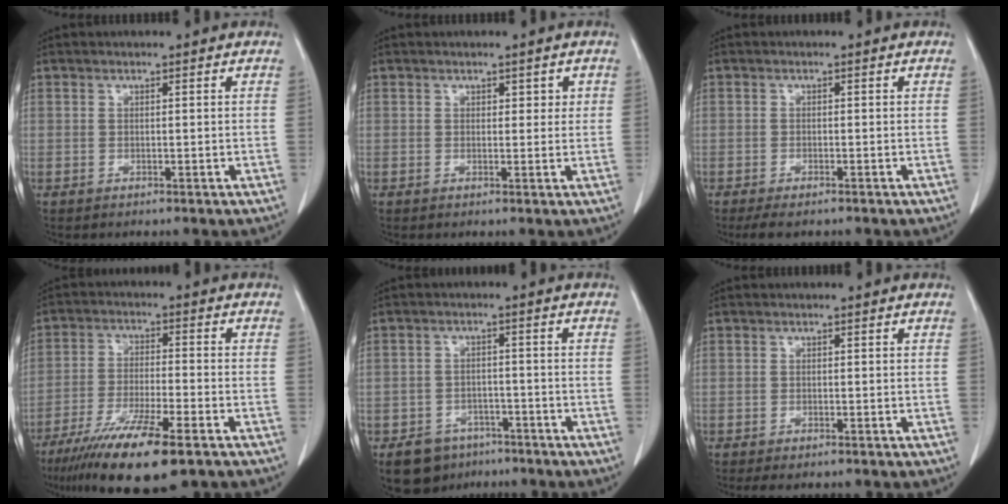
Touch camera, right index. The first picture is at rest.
{"total": 0.9, "force": [0.4, 0.6, 0.6], "torque": [-0.004, 0.002, 0.005]}
{"total": 3.3, "force": [-2.6, 0.9, 1.8], "torque": [-0.030, -0.008, -0.038]}
{"total": 13.8, "force": [-9.0, 1.8, 10.4], "torque": [-0.192, -0.036, -0.154]}
{"total": 6.7, "force": [-4.8, 4.5, 1.6], "torque": [-0.022, 0.007, -0.069]}
{"total": 1.8, "force": [-1.4, 0.5, 0.9], "torque": [-0.014, -0.004, -0.018]}